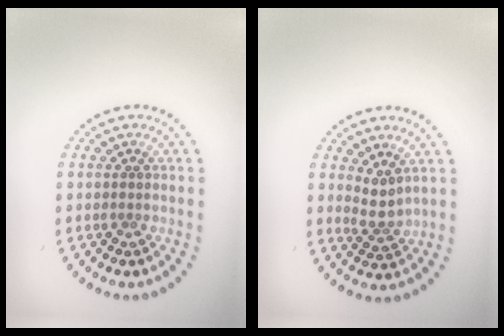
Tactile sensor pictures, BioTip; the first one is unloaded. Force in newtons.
{"total": 2.1, "press": 1.5, "slide": 1.5}